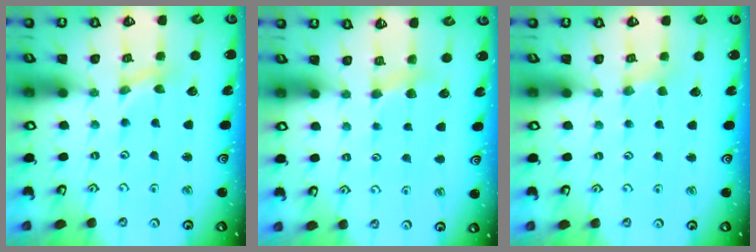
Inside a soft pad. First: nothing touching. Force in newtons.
{"total": 3.9, "press": 3.9, "slide": 0.6}
{"total": 1.2, "press": 1.2, "slide": 0.3}